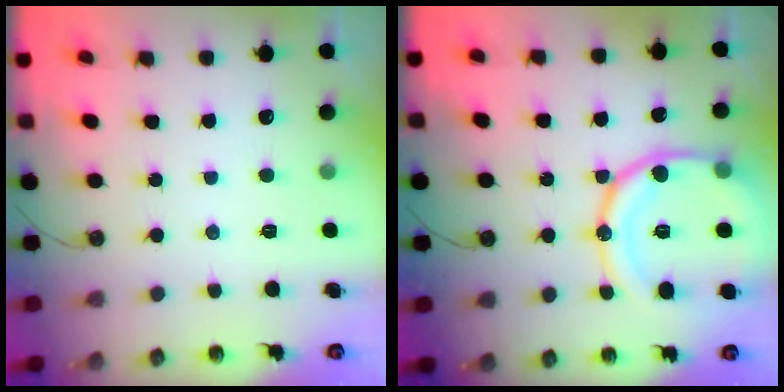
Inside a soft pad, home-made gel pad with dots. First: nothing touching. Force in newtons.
{"total": 17.9, "press": 17.8, "slide": 2.1}